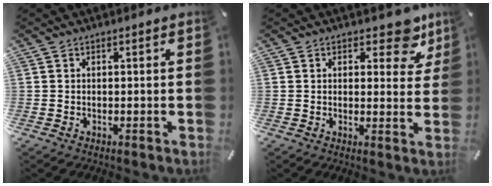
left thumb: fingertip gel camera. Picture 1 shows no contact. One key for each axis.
{"total": 9.3, "fx": 5.8, "fy": 4.6, "fz": 5.6, "tx": -0.051, "ty": -0.037, "tz": 0.096}